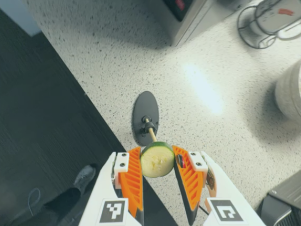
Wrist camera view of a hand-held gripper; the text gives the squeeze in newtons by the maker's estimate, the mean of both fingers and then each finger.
{"total": 10.2, "left": 11.0, "right": 9.4}